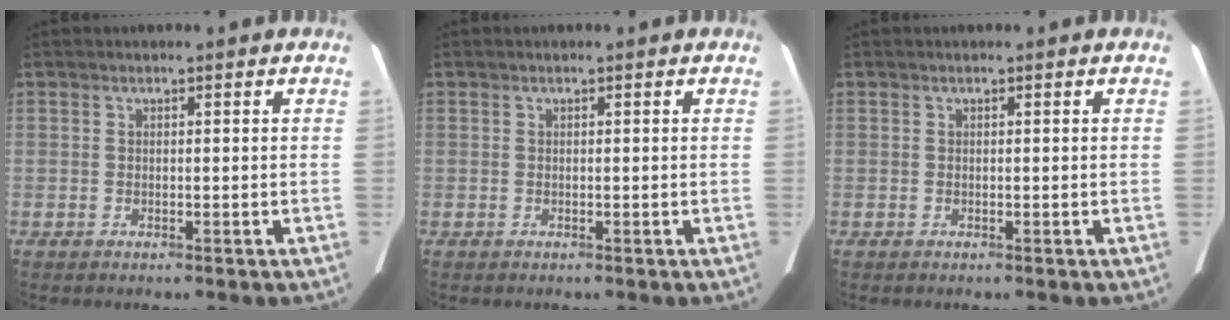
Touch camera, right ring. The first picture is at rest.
{"total": 0.0}
{"total": 0.0}